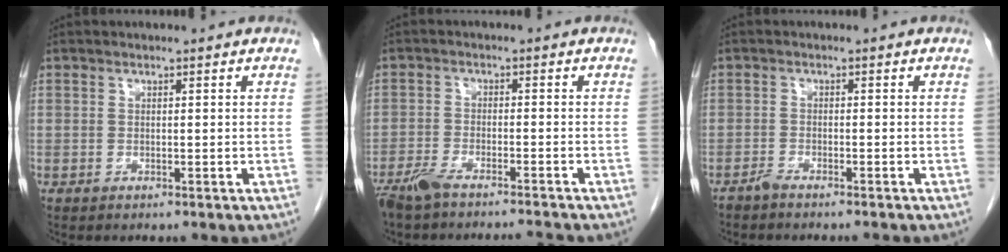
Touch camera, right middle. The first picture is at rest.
{"total": 6.7, "force": [-6.0, -0.2, 2.9], "torque": [-0.049, -0.012, -0.105]}
{"total": 2.1, "force": [-2.0, -0.2, 0.7], "torque": [-0.011, -0.002, -0.034]}